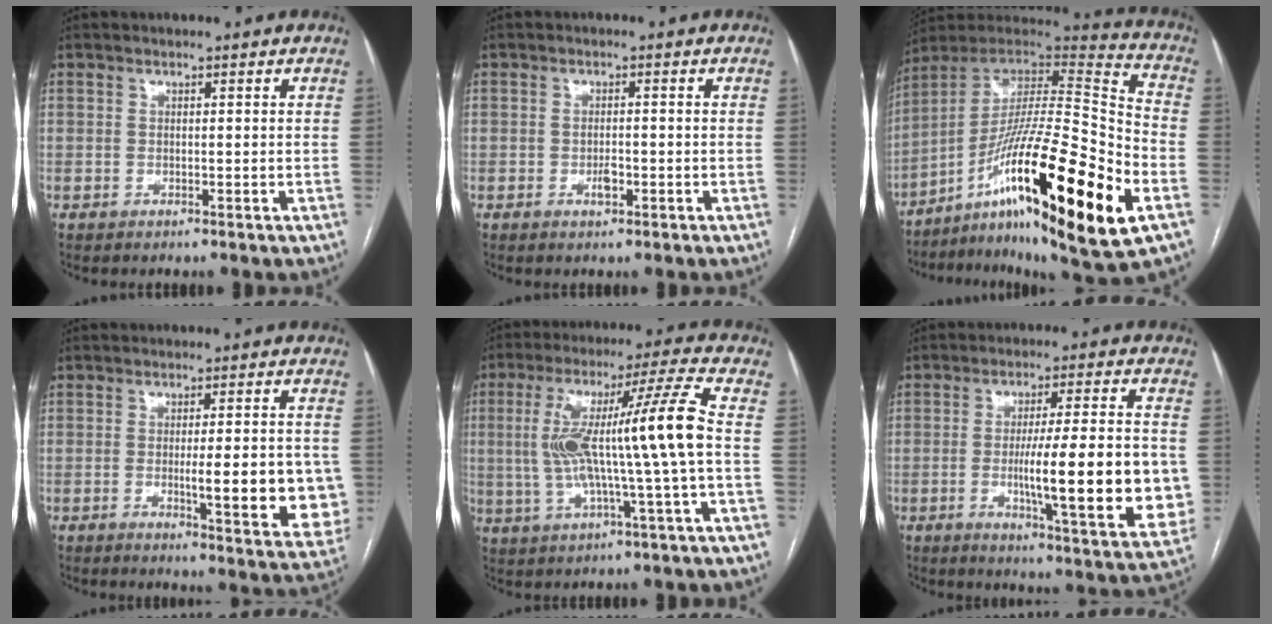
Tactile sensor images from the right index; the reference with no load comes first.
{"total": 1.9, "force": [-0.8, 0.6, 1.6], "torque": [-0.029, 0.001, -0.012]}
{"total": 29.7, "force": [-11.3, 3.5, 27.2], "torque": [-0.434, -0.029, -0.187]}
{"total": 11.7, "force": [-1.7, 2.2, 11.3], "torque": [-0.121, -0.010, -0.018]}
{"total": 15.0, "force": [-0.3, -0.8, 15.0], "torque": [-0.278, 0.024, -0.007]}
{"total": 17.9, "force": [-2.3, 1.9, 17.7], "torque": [-0.230, -0.007, -0.028]}